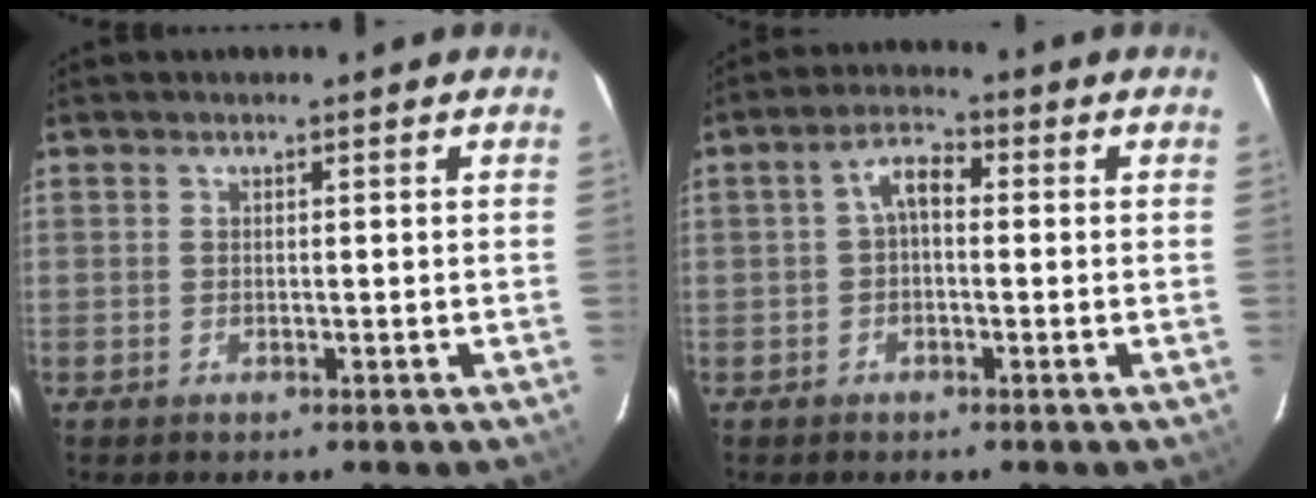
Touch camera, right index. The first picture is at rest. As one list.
[{"total": 4.2, "force": [-0.1, 2.3, 3.5], "torque": [-0.066, 0.017, -0.002]}]